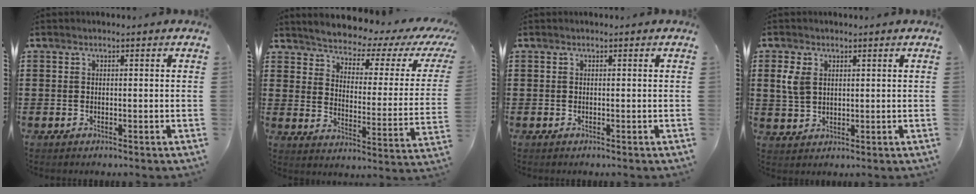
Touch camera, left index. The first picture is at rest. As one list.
[{"total": 3.2, "force": [3.0, 0.4, 1.0], "torque": [-0.043, -0.034, 0.041]}, {"total": 0.0}, {"total": 3.9, "force": [1.3, 2.8, 2.4], "torque": [-0.071, 0.004, 0.019]}]